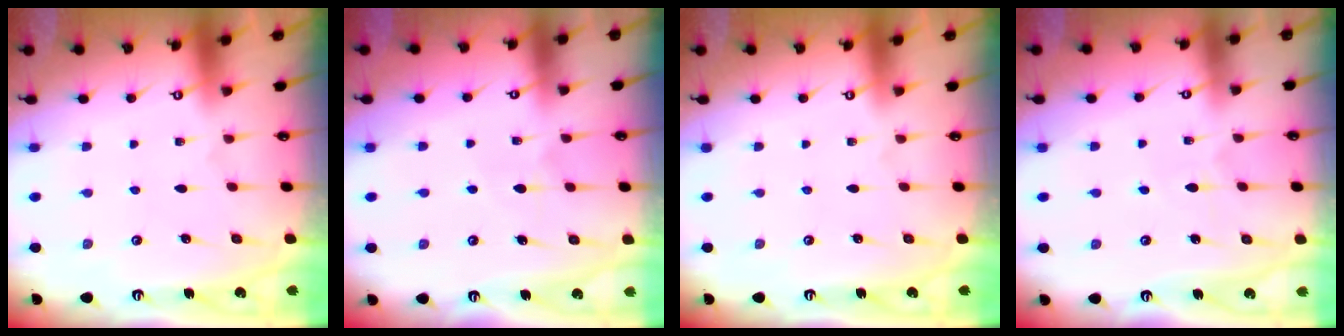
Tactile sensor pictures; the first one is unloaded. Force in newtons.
{"total": 5.7, "press": 5.6, "slide": 0.8}
{"total": 0.0}
{"total": 4.3, "press": 4.2, "slide": 0.4}